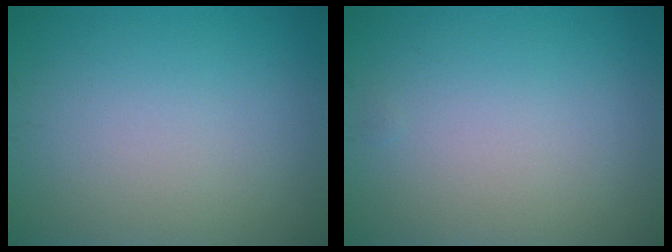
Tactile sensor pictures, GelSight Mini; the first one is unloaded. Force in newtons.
{"total": 0.0}